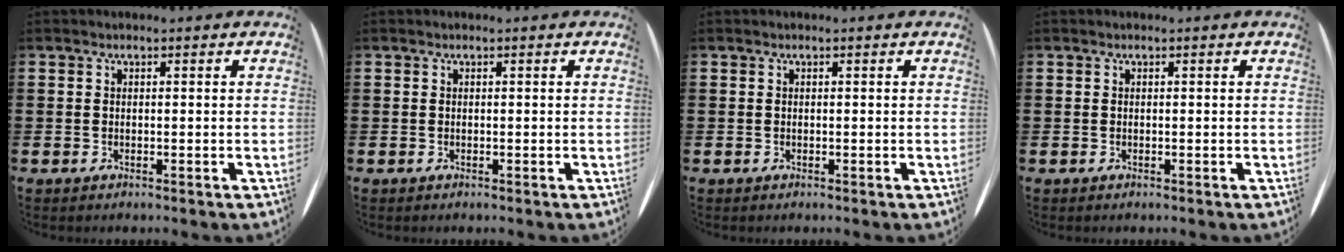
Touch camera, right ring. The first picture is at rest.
{"total": 0.0}
{"total": 0.0}
{"total": 0.0}